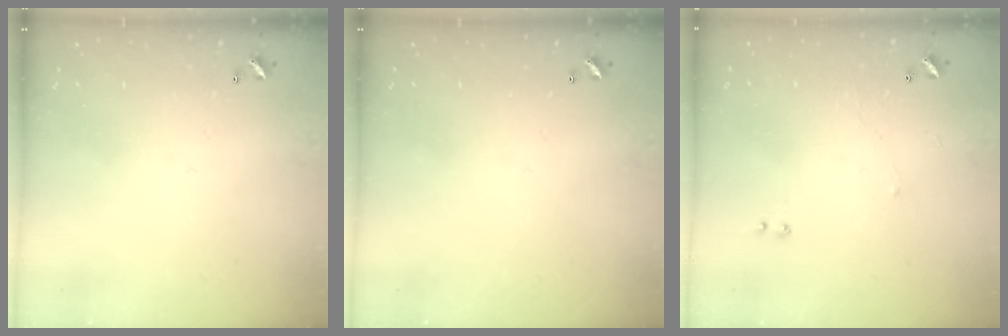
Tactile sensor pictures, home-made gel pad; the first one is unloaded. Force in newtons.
{"total": 0.0}
{"total": 1.2, "press": 1.0, "slide": 0.6}